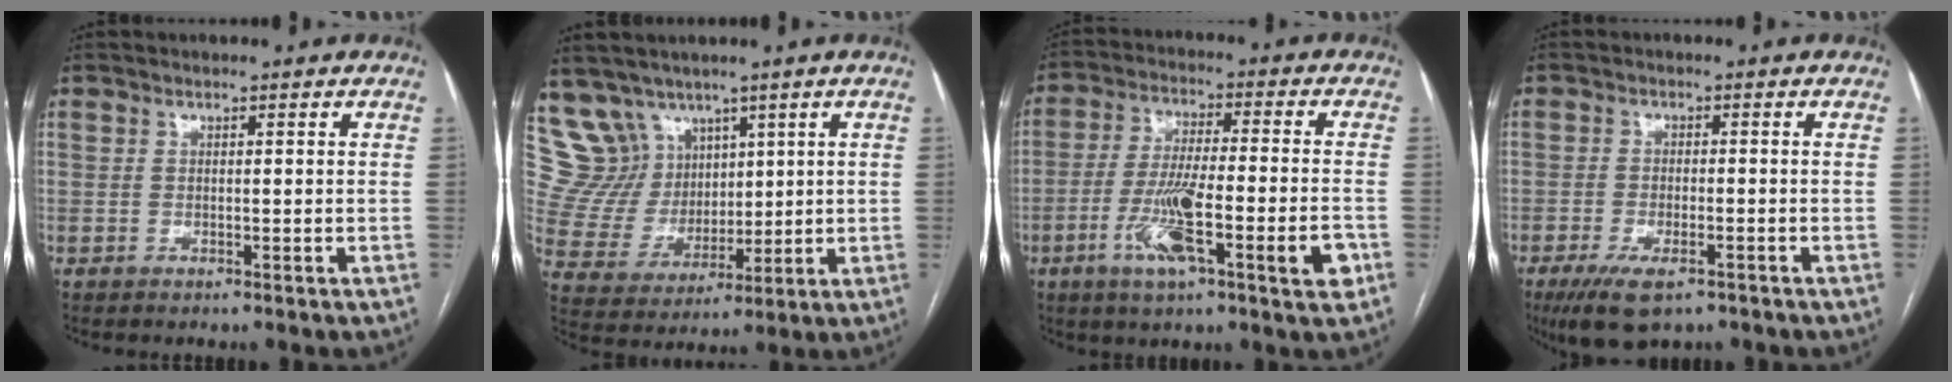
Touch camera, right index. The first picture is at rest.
{"total": 10.4, "force": [7.4, 7.3, 1.1], "torque": [-0.038, 0.043, 0.160]}
{"total": 13.9, "force": [-5.1, 1.7, 12.8], "torque": [-0.223, -0.006, -0.082]}
{"total": 6.9, "force": [-4.4, 2.4, 4.8], "torque": [-0.086, -0.014, -0.070]}